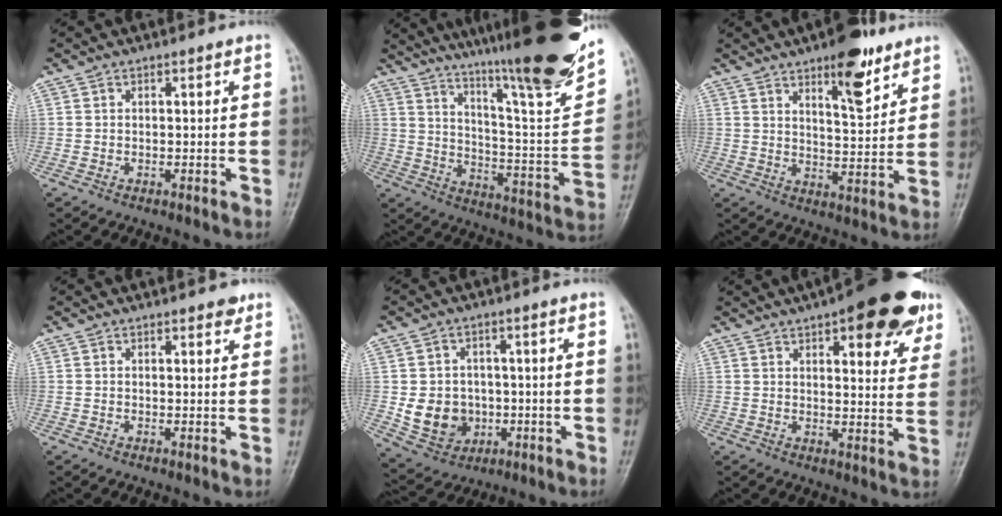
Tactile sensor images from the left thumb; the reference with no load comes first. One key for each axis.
{"total": 29.3, "fx": 21.9, "fy": 3.3, "fz": 19.2, "tx": -0.281, "ty": -0.106, "tz": 0.318}
{"total": 11.0, "fx": 6.8, "fy": 3.7, "fz": 7.7, "tx": -0.093, "ty": -0.042, "tz": 0.104}
{"total": 1.9, "fx": 1.3, "fy": 0.8, "fz": 1.1, "tx": -0.005, "ty": -0.005, "tz": 0.013}
{"total": 9.2, "fx": -1.0, "fy": 8.0, "fz": 4.3, "tx": -0.039, "ty": 0.002, "tz": -0.002}
{"total": 18.3, "fx": 10.5, "fy": 6.6, "fz": 13.4, "tx": -0.140, "ty": -0.027, "tz": 0.134}